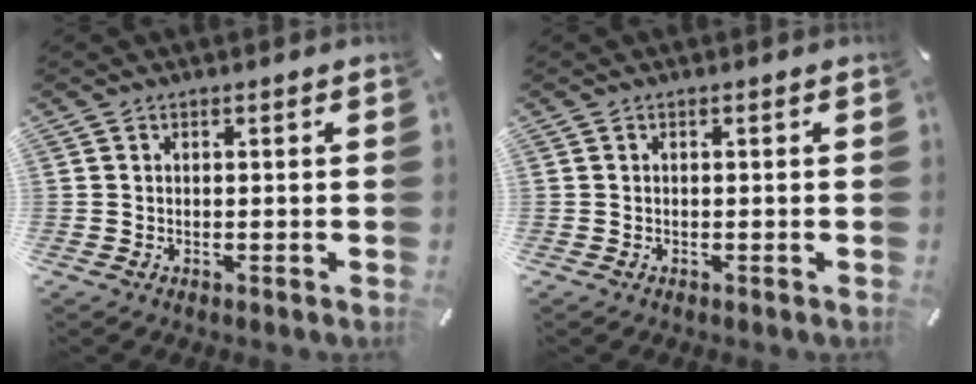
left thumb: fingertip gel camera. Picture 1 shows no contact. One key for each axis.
{"total": 0.0}